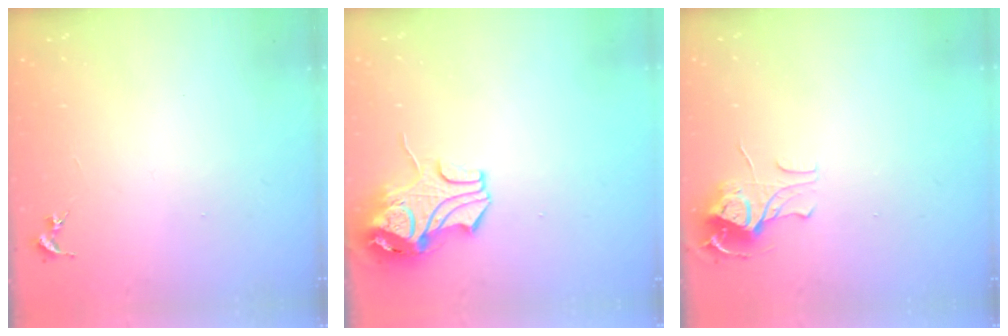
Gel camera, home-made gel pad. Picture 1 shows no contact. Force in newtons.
{"total": 10.5, "press": 10.3, "slide": 1.7}
{"total": 8.8, "press": 8.8, "slide": 0.7}